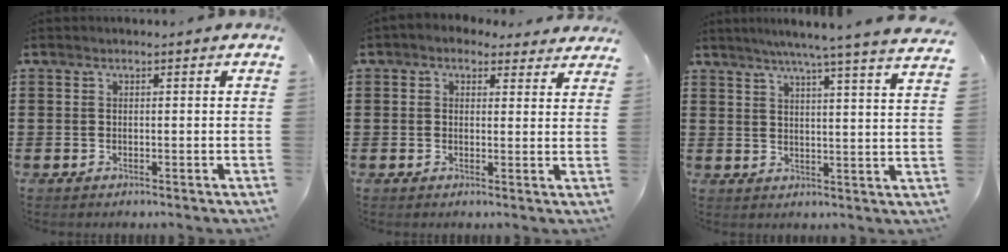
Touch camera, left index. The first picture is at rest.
{"total": 2.3, "force": [1.7, 1.4, 0.6], "torque": [-0.011, 0.001, 0.028]}
{"total": 5.7, "force": [4.9, -1.4, 2.6], "torque": [-0.067, -0.033, 0.079]}